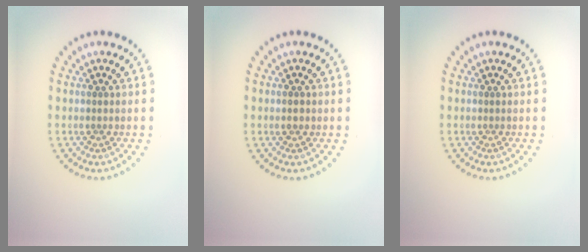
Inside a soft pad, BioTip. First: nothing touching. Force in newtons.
{"total": 1.0, "press": 1.0, "slide": 0.0}
{"total": 0.0}